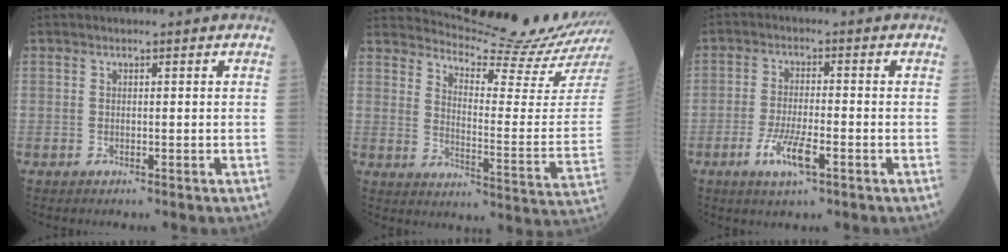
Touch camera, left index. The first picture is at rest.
{"total": 16.6, "force": [16.2, -2.6, 2.7], "torque": [-0.053, -0.121, 0.210]}
{"total": 5.9, "force": [-2.8, 1.2, 5.0], "torque": [-0.107, -0.007, -0.050]}